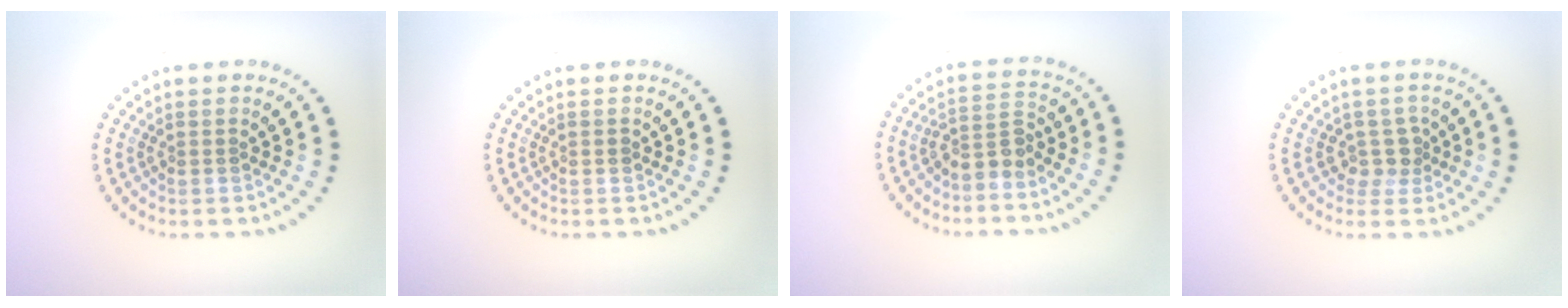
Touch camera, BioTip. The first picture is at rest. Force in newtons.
{"total": 0.6, "press": 0.5, "slide": 0.2}
{"total": 2.7, "press": 2.0, "slide": 1.7}
{"total": 2.1, "press": 1.6, "slide": 1.4}